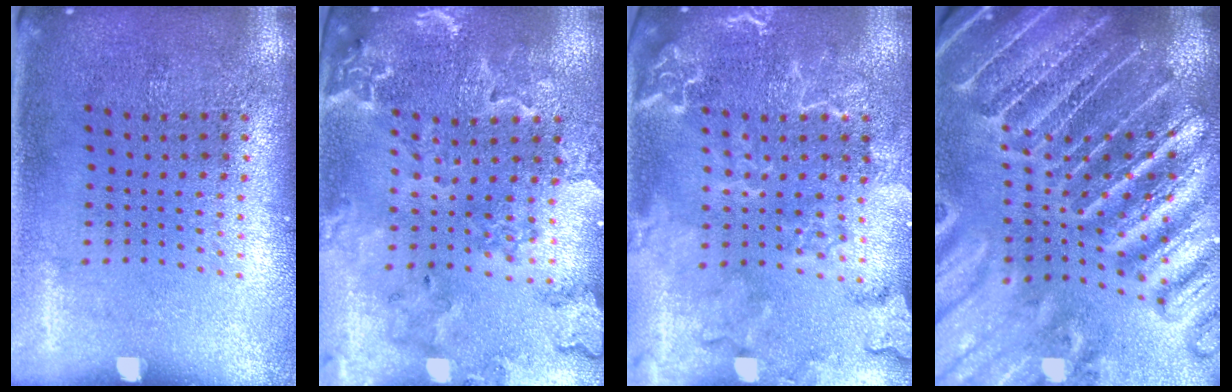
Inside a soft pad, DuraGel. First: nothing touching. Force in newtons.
{"total": 1.8, "press": 1.8, "slide": 0.2}
{"total": 2.5, "press": 2.4, "slide": 0.7}
{"total": 4.5, "press": 4.2, "slide": 1.6}